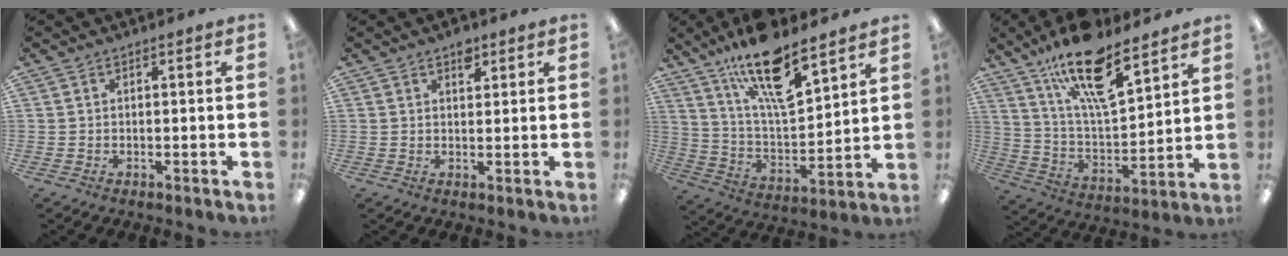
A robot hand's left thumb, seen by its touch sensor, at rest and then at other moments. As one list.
[{"total": 3.3, "force": [2.2, 1.8, 1.7], "torque": [-0.013, -0.008, 0.034]}, {"total": 18.6, "force": [13.0, 6.2, 11.8], "torque": [-0.199, -0.075, 0.220]}, {"total": 19.6, "force": [13.4, 7.0, 12.6], "torque": [-0.212, -0.074, 0.227]}]